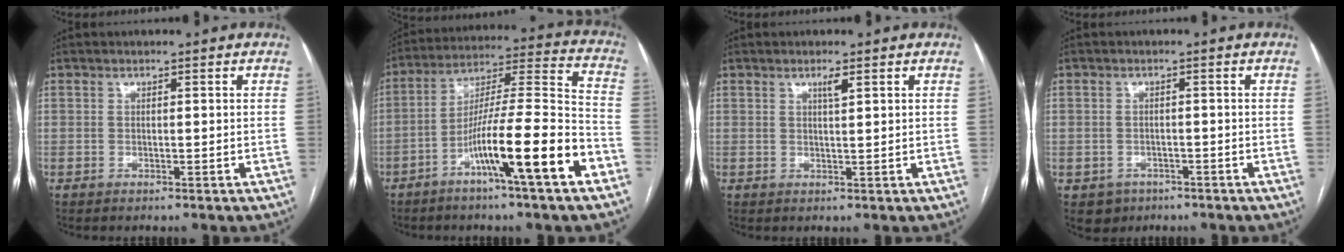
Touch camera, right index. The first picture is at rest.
{"total": 16.1, "force": [-7.8, 0.0, 14.0], "torque": [-0.238, 0.001, -0.130]}
{"total": 1.5, "force": [0.9, 0.0, 1.2], "torque": [-0.022, -0.003, 0.014]}
{"total": 3.5, "force": [-1.7, 3.0, 0.3], "torque": [-0.001, 0.009, -0.021]}